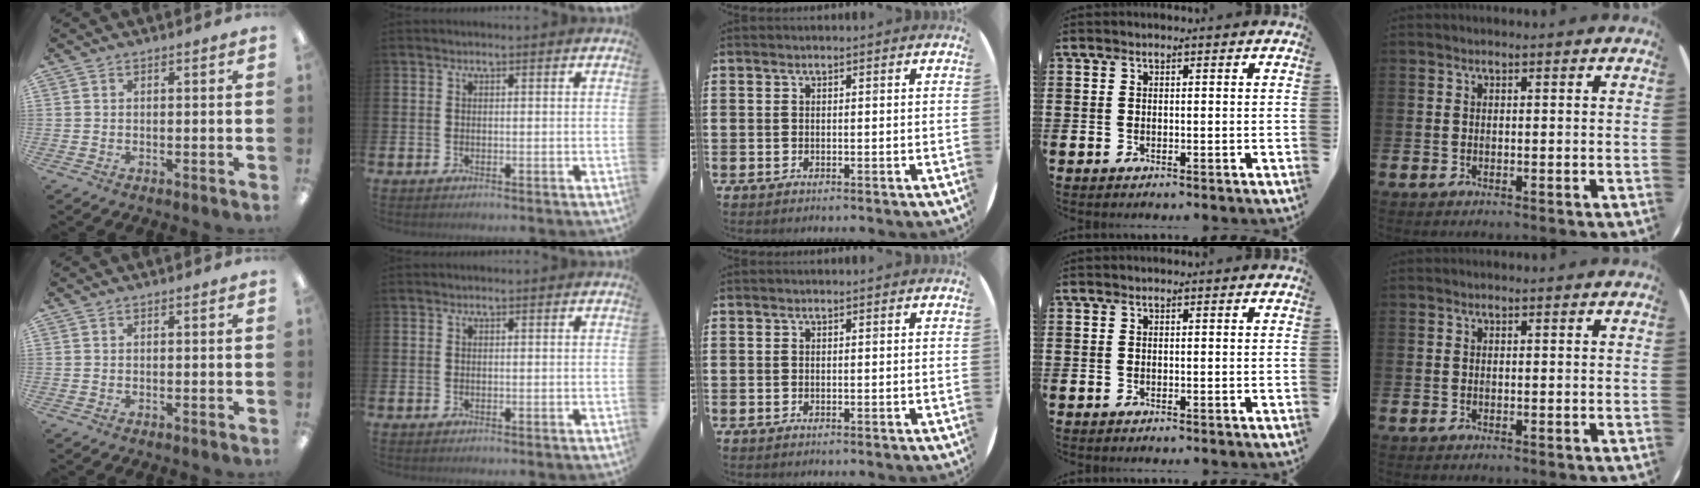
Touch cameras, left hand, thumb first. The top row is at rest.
{}